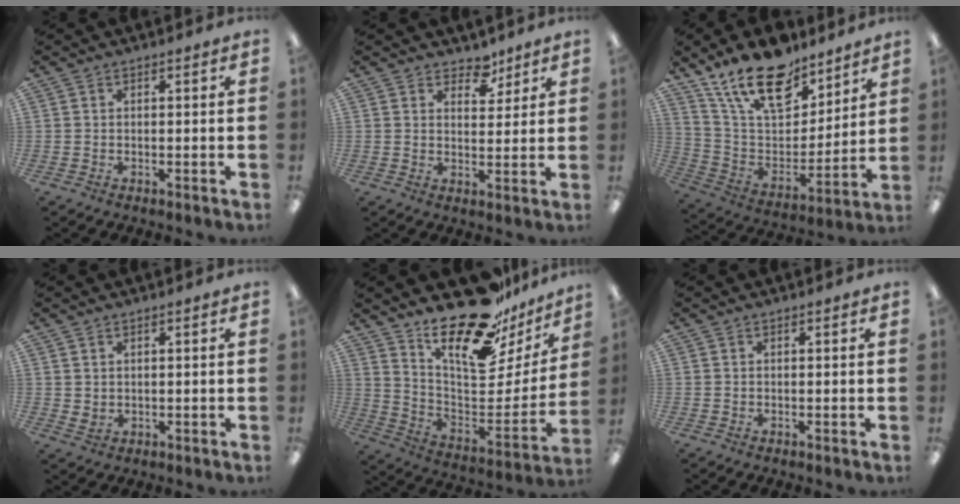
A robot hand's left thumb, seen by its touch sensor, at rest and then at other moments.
{"total": 5.6, "force": [4.4, 3.1, 1.6], "torque": [-0.006, -0.029, 0.074]}
{"total": 19.4, "force": [14.4, 8.7, 9.7], "torque": [-0.186, -0.075, 0.258]}
{"total": 1.8, "force": [1.4, 1.1, 0.5], "torque": [-0.004, -0.005, 0.024]}
{"total": 23.7, "force": [18.1, 8.2, 12.9], "torque": [-0.184, -0.136, 0.307]}
{"total": 0.0}